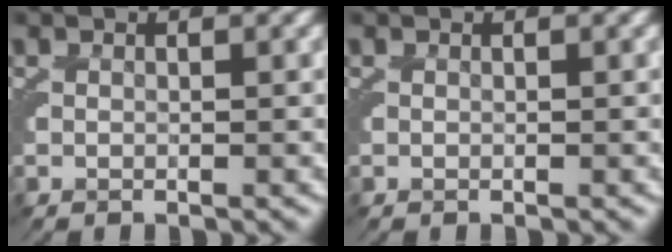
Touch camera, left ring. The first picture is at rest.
{"total": 0.0}